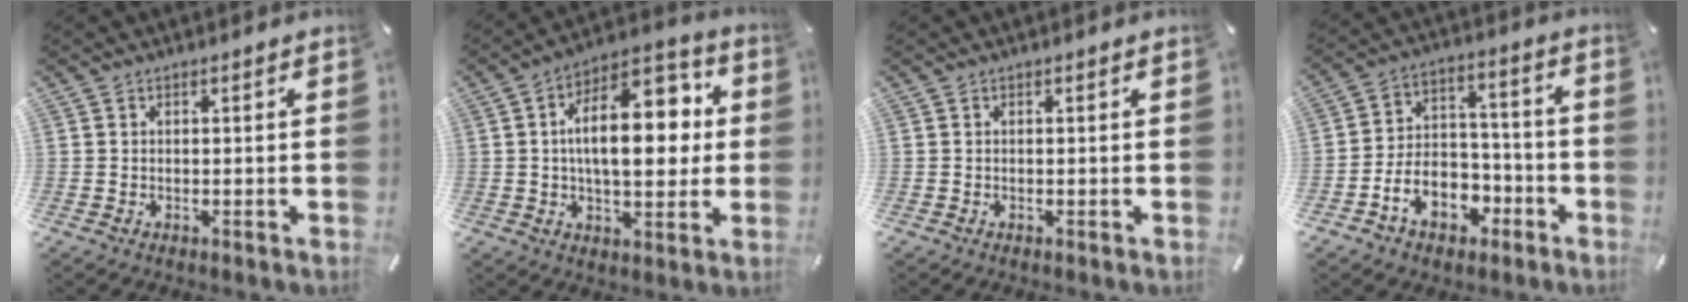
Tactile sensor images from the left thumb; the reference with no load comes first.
{"total": 17.8, "force": [2.4, 9.3, 14.9], "torque": [-0.230, -0.002, 0.035]}
{"total": 0.0}
{"total": 11.6, "force": [-5.5, 8.6, 5.5], "torque": [-0.099, 0.037, -0.092]}